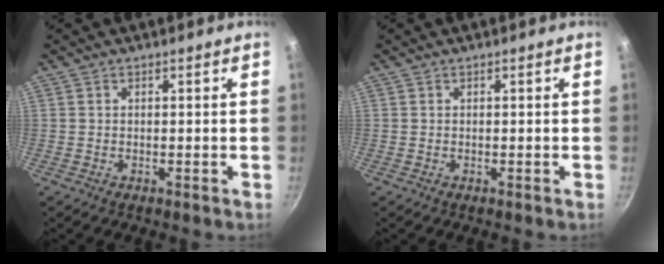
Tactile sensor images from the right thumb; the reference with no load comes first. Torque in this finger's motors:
{"motor_torque": [0.00, 0.00, -0.01, 0.01, 0.01]}